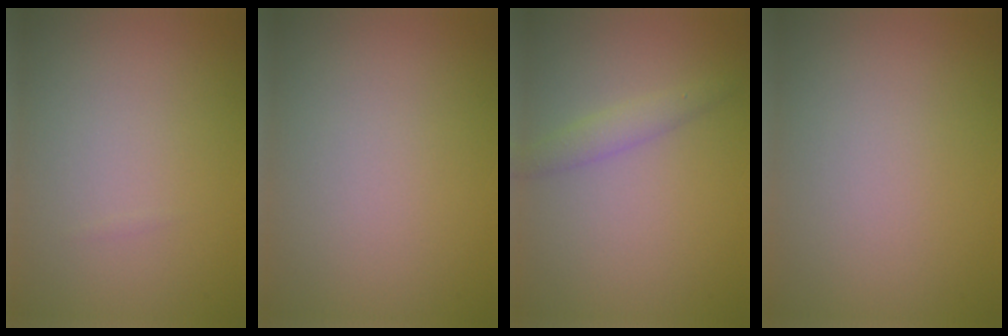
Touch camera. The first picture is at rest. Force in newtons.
{"total": 0.0}
{"total": 1.6, "press": 1.6, "slide": 0.0}
{"total": 0.0}